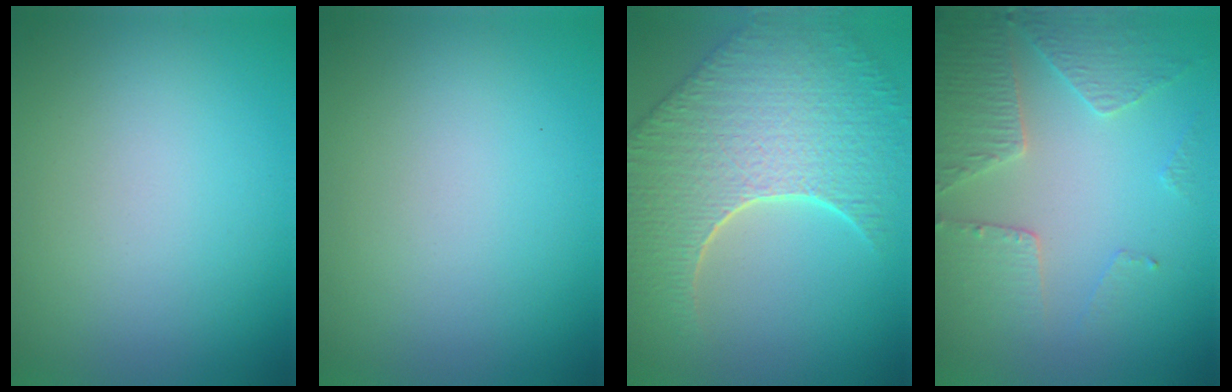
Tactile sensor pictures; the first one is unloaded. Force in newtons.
{"total": 0.0}
{"total": 9.4, "press": 6.6, "slide": 6.7}
{"total": 3.9, "press": 3.0, "slide": 2.4}